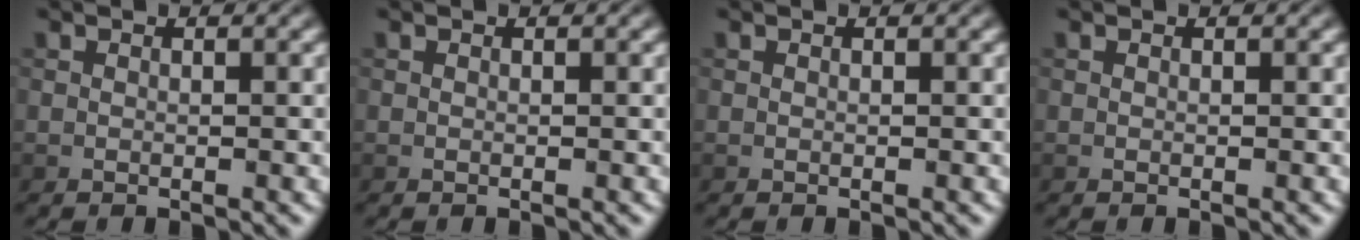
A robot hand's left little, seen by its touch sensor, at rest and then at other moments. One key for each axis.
{"total": 0.0}
{"total": 0.0}
{"total": 0.0}